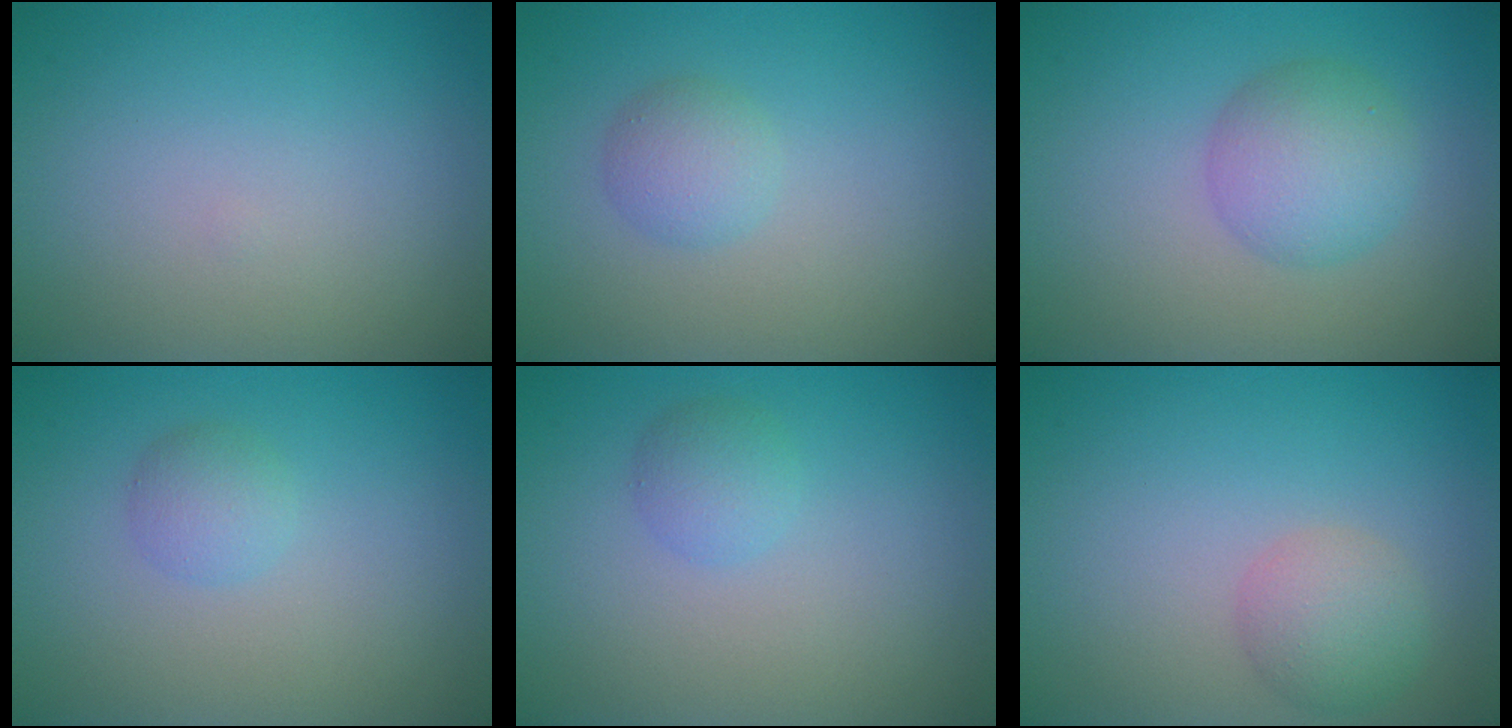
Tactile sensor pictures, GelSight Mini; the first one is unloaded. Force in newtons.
{"total": 1.9, "press": 1.9, "slide": 0.0}
{"total": 4.0, "press": 4.0, "slide": 0.1}
{"total": 1.6, "press": 1.6, "slide": 0.0}
{"total": 1.7, "press": 1.7, "slide": 0.0}
{"total": 2.7, "press": 2.7, "slide": 0.1}